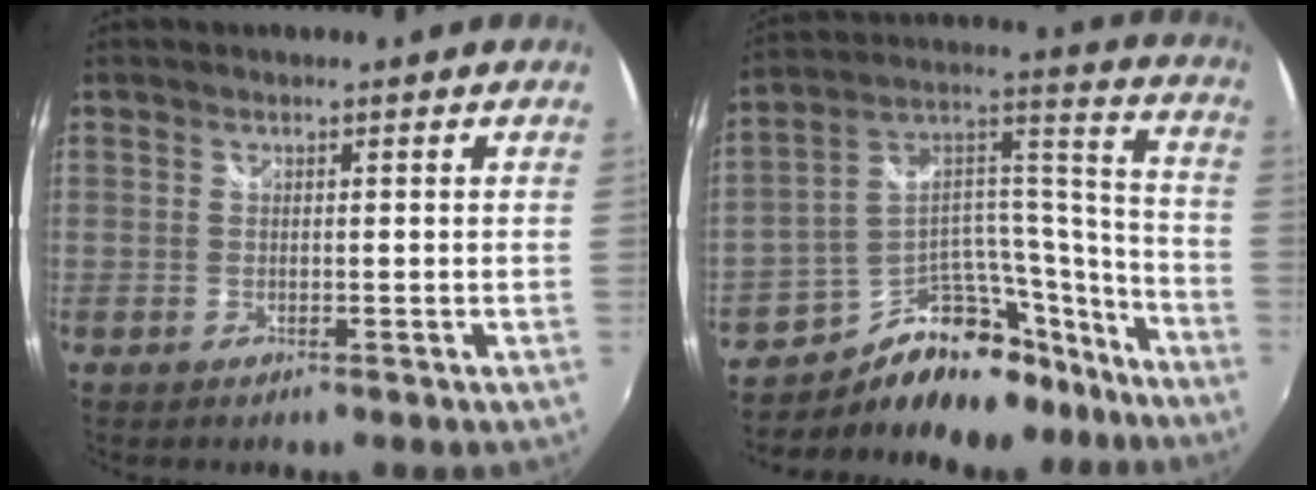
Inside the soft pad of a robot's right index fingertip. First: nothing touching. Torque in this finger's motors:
{"motor_torque": [0.38, -0.21, -0.07, -0.07]}